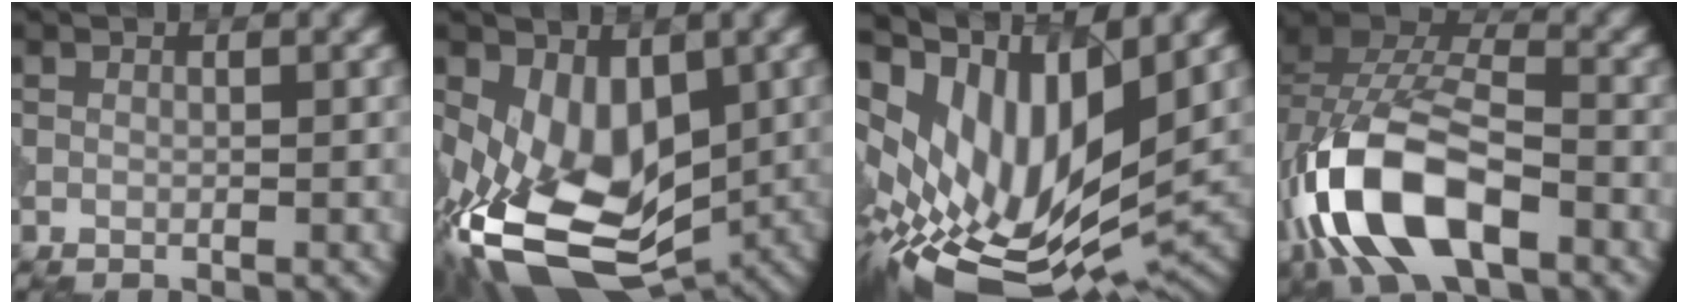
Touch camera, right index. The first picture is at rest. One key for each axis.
{"total": 11.7, "fx": -2.6, "fy": 7.4, "fz": 8.7, "tx": -0.176, "ty": -0.032, "tz": -0.032}
{"total": 14.5, "fx": 1.6, "fy": 6.7, "fz": 12.8, "tx": -0.224, "ty": 0.000, "tz": 0.038}
{"total": 12.9, "fx": -5.2, "fy": 6.5, "fz": 9.9, "tx": -0.207, "ty": -0.002, "tz": -0.096}